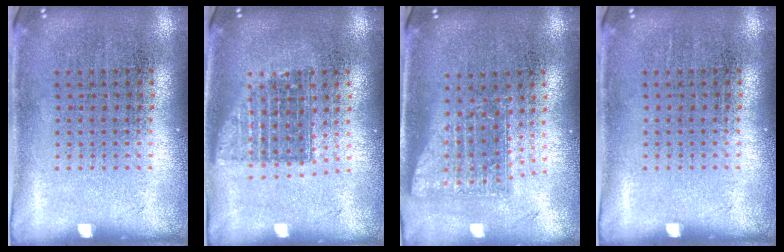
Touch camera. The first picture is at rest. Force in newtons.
{"total": 1.4, "press": 1.1, "slide": 0.8}
{"total": 1.7, "press": 1.3, "slide": 1.0}
{"total": 0.0}